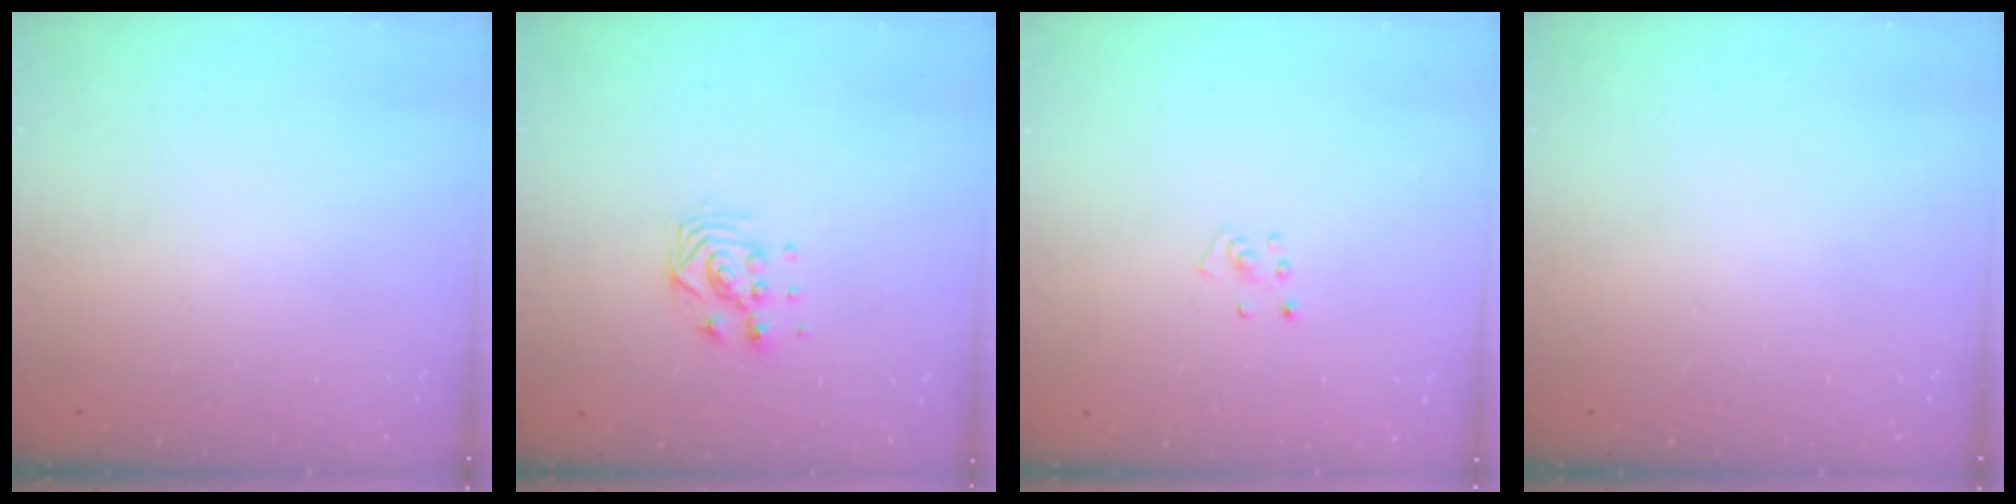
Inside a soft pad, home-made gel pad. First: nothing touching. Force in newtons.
{"total": 6.1, "press": 6.1, "slide": 0.3}
{"total": 3.7, "press": 3.7, "slide": 0.3}
{"total": 0.0}